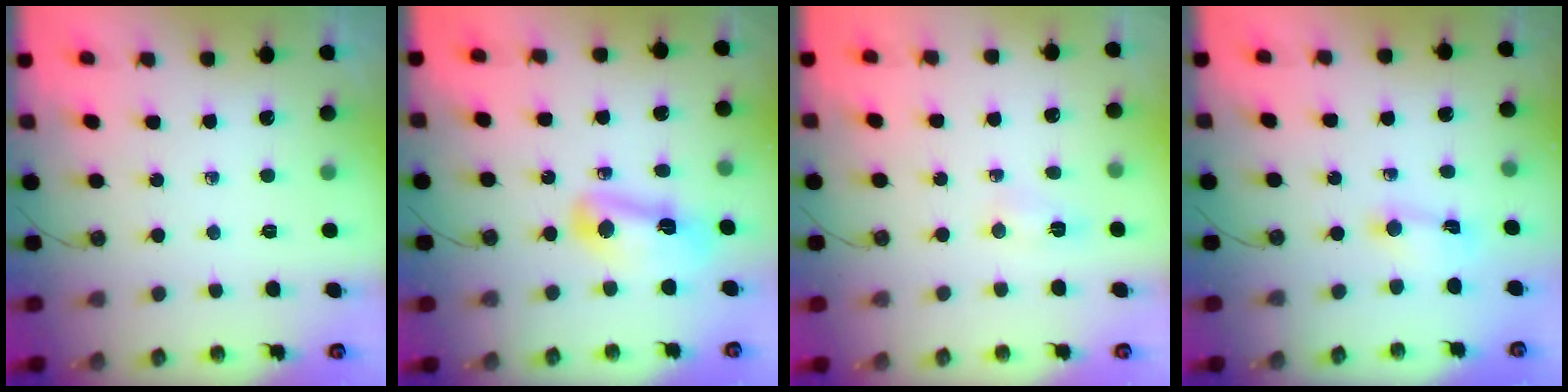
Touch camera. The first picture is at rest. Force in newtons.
{"total": 11.4, "press": 9.9, "slide": 5.7}
{"total": 3.3, "press": 3.3, "slide": 0.4}
{"total": 1.5, "press": 1.5, "slide": 0.2}